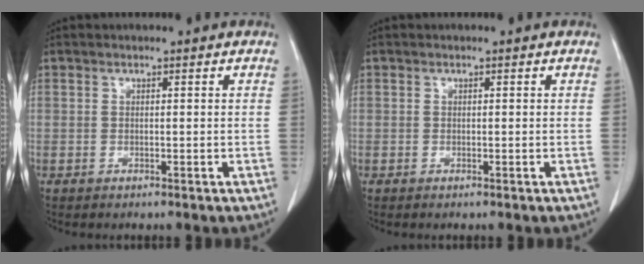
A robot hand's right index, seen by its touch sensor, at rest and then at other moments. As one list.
[{"total": 0.0}]